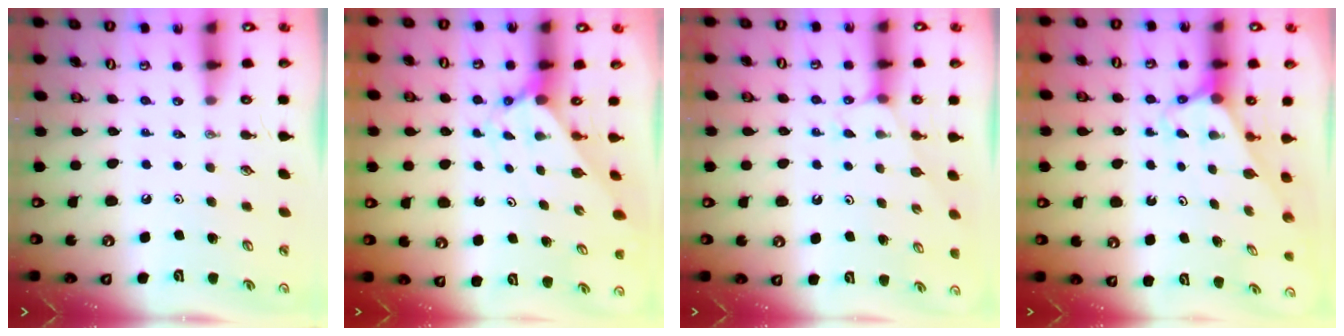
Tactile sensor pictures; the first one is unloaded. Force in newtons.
{"total": 2.0, "press": 2.0, "slide": 0.2}
{"total": 4.5, "press": 4.4, "slide": 0.5}
{"total": 2.7, "press": 2.7, "slide": 0.1}